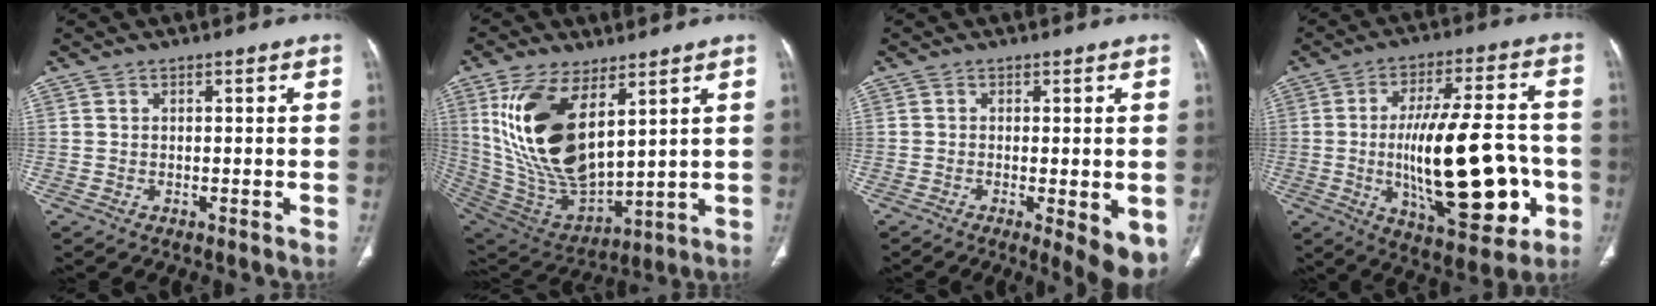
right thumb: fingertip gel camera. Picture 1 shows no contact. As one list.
[{"total": 20.3, "force": [7.4, 9.6, 16.4], "torque": [-0.308, -0.033, 0.161]}, {"total": 8.0, "force": [-2.5, 2.3, 7.3], "torque": [-0.094, -0.018, -0.034]}, {"total": 24.0, "force": [-4.1, 9.4, 21.7], "torque": [-0.327, 0.015, -0.044]}]